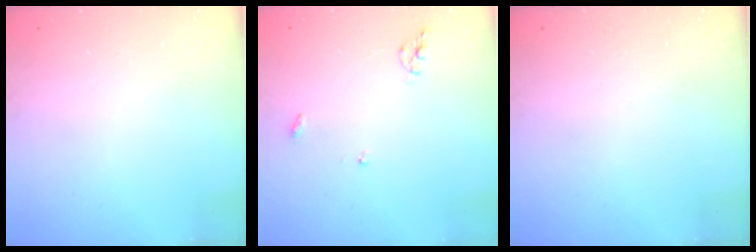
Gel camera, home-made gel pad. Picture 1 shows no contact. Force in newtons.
{"total": 6.2, "press": 6.2, "slide": 0.1}
{"total": 0.0}